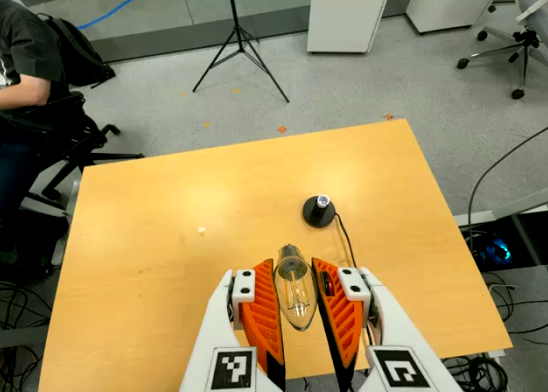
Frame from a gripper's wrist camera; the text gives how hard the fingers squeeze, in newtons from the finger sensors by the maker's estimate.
{"total": 11.8, "left": 11.6, "right": 12.0}